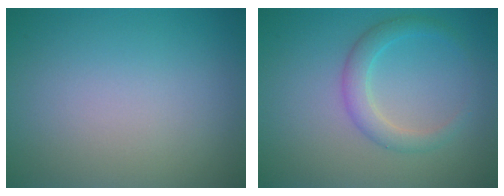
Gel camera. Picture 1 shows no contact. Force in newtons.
{"total": 2.5, "press": 2.5, "slide": 0.1}